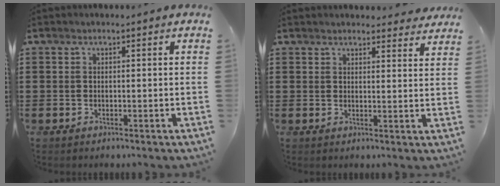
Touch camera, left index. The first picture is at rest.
{"total": 2.9, "force": [2.9, 0.3, 0.3], "torque": [-0.004, -0.010, 0.053]}